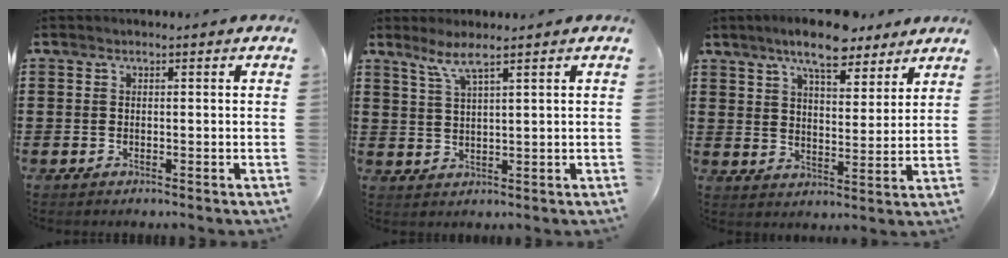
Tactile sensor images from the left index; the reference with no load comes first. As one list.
[{"total": 3.7, "force": [2.6, -0.1, 2.6], "torque": [-0.058, 0.000, 0.047]}, {"total": 8.8, "force": [7.3, 2.3, 4.4], "torque": [-0.091, -0.016, 0.132]}]